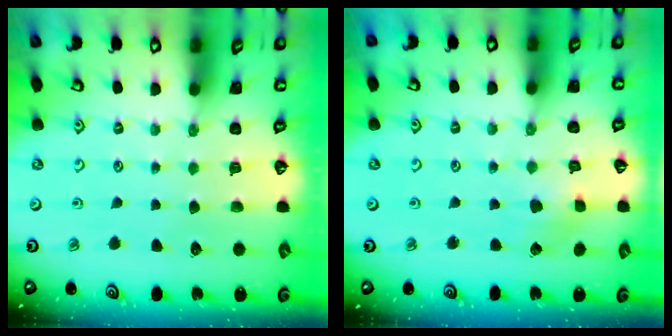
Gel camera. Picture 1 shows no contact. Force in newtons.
{"total": 3.0, "press": 3.0, "slide": 0.2}